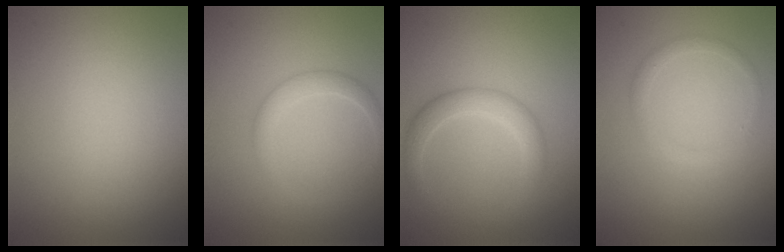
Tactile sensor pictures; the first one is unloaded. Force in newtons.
{"total": 1.9, "press": 1.9, "slide": 0.0}
{"total": 2.8, "press": 2.7, "slide": 0.2}
{"total": 1.2, "press": 1.1, "slide": 0.1}